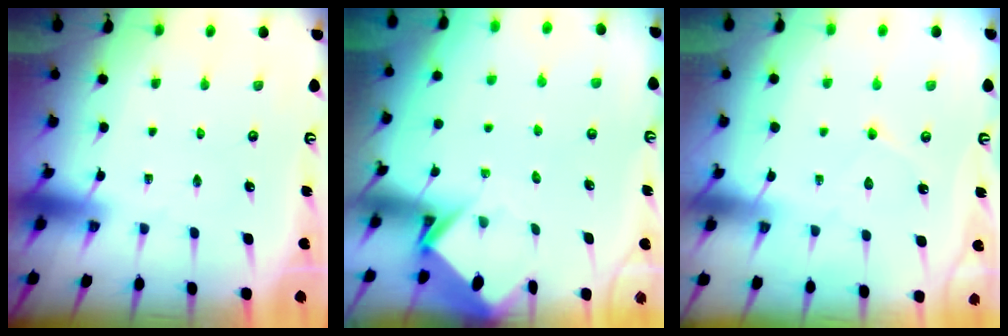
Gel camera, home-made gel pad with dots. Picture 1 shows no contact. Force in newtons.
{"total": 3.8, "press": 3.8, "slide": 0.3}
{"total": 4.0, "press": 4.0, "slide": 0.1}